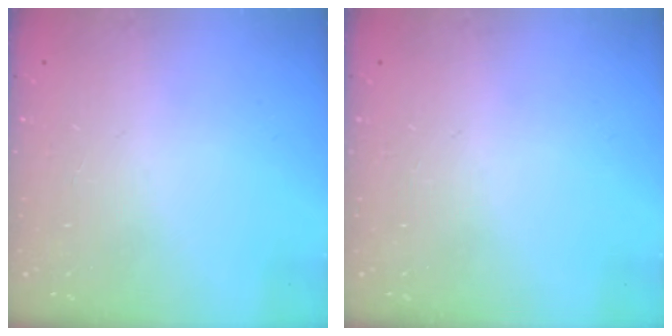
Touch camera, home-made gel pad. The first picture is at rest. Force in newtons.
{"total": 0.0}